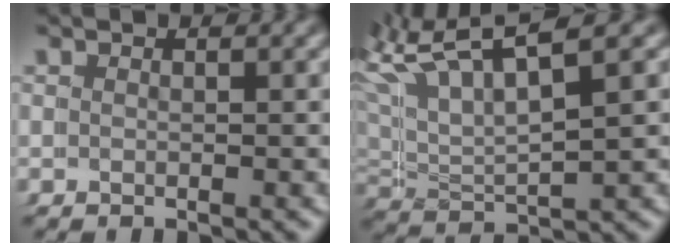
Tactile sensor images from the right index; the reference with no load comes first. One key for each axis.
{"total": 7.5, "fx": 3.8, "fy": 4.7, "fz": 4.4, "tx": -0.116, "ty": 0.000, "tz": 0.063}